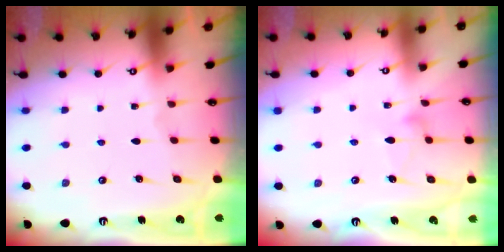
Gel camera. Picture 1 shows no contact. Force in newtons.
{"total": 9.6, "press": 9.6, "slide": 0.5}